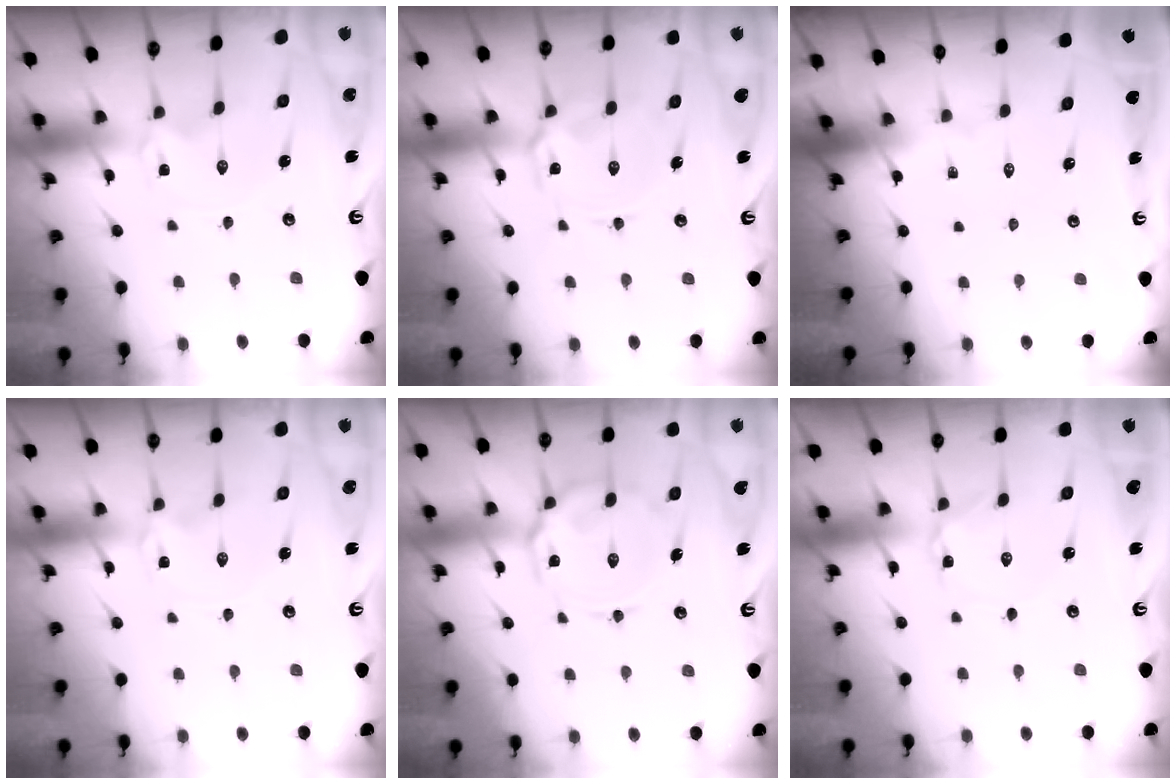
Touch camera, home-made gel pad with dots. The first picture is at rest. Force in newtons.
{"total": 6.2, "press": 6.2, "slide": 0.6}
{"total": 0.0}
{"total": 0.0}
{"total": 11.1, "press": 11.1, "slide": 0.8}
{"total": 0.6, "press": 0.6, "slide": 0.1}